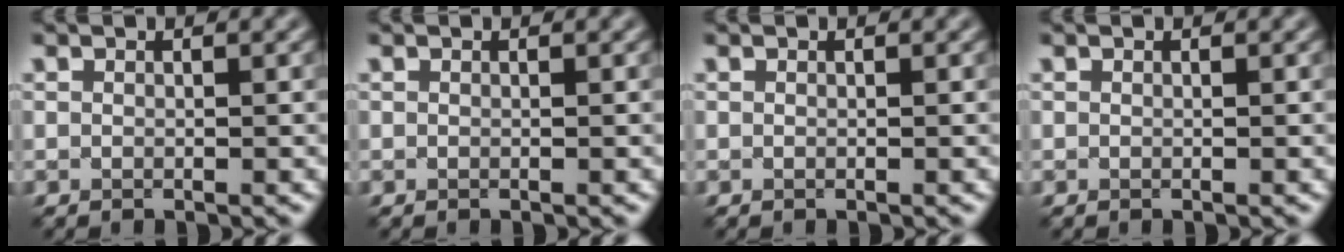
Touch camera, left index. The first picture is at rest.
{"total": 0.0}
{"total": 0.0}
{"total": 0.0}